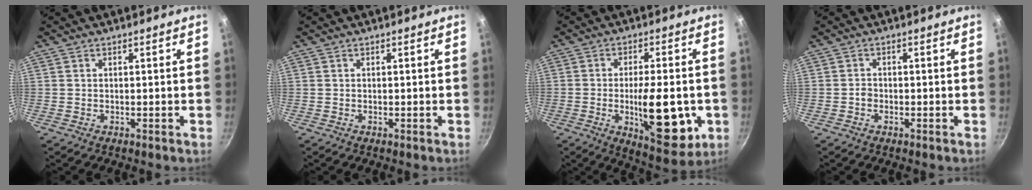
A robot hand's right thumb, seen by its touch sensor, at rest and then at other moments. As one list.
[{"total": 0.0}, {"total": 16.1, "force": [-3.2, 6.4, 14.4], "torque": [-0.185, -0.006, -0.038]}, {"total": 1.1, "force": [-0.5, 0.9, 0.4], "torque": [-0.003, 0.006, -0.008]}]